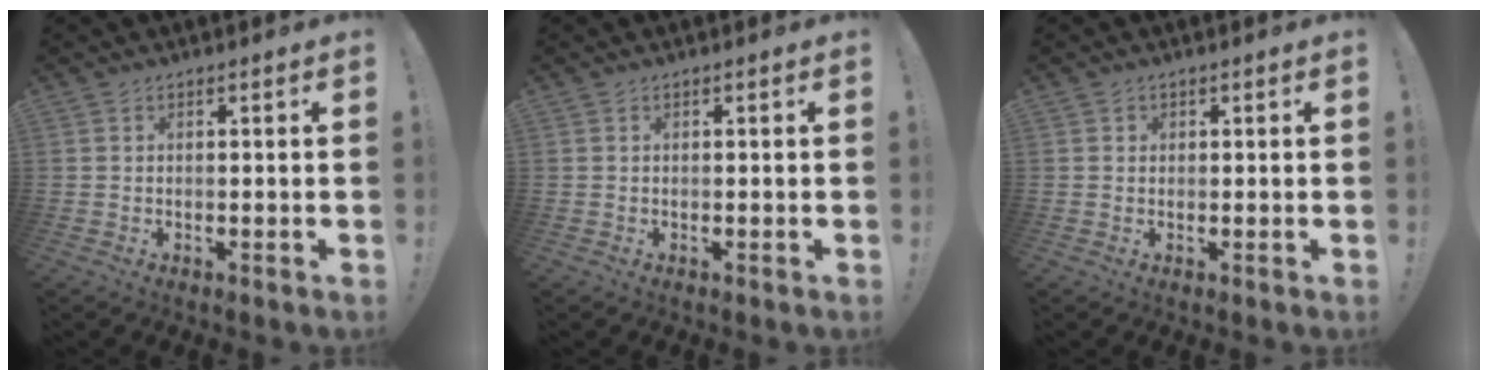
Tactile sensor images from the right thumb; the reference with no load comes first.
{"total": 0.0}
{"total": 0.9, "force": [0.4, 0.8, 0.1], "torque": [0.000, 0.000, 0.008]}